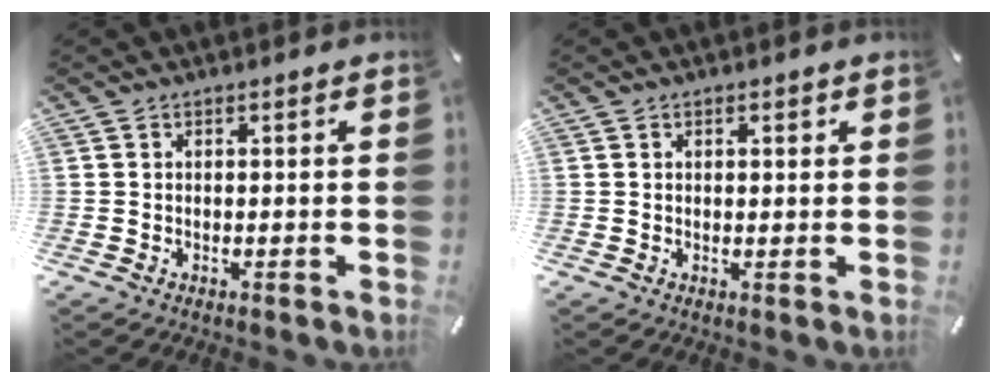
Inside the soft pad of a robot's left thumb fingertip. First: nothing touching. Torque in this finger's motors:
{"motor_torque": [-0.18, -0.64, -0.24, 0.05, -0.01]}